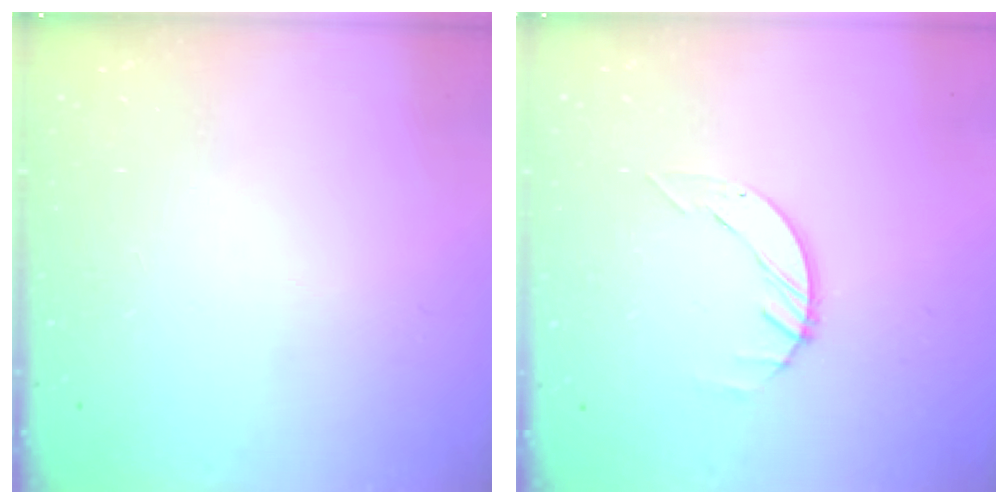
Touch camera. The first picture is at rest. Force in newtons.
{"total": 2.6, "press": 2.6, "slide": 0.3}